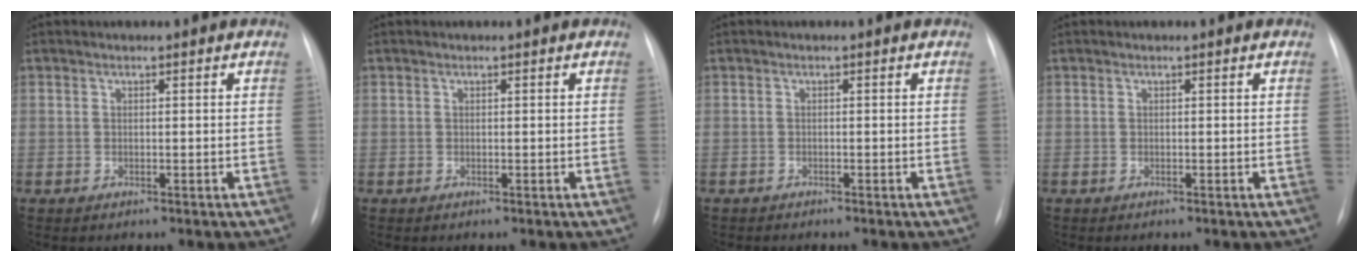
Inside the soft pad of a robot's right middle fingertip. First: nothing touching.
{"total": 0.0}
{"total": 1.1, "force": [-1.0, 0.2, 0.3], "torque": [-0.006, -0.003, -0.014]}
{"total": 0.0}